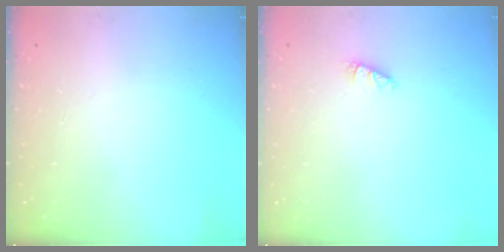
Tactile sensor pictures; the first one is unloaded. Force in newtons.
{"total": 1.0, "press": 1.0, "slide": 0.2}